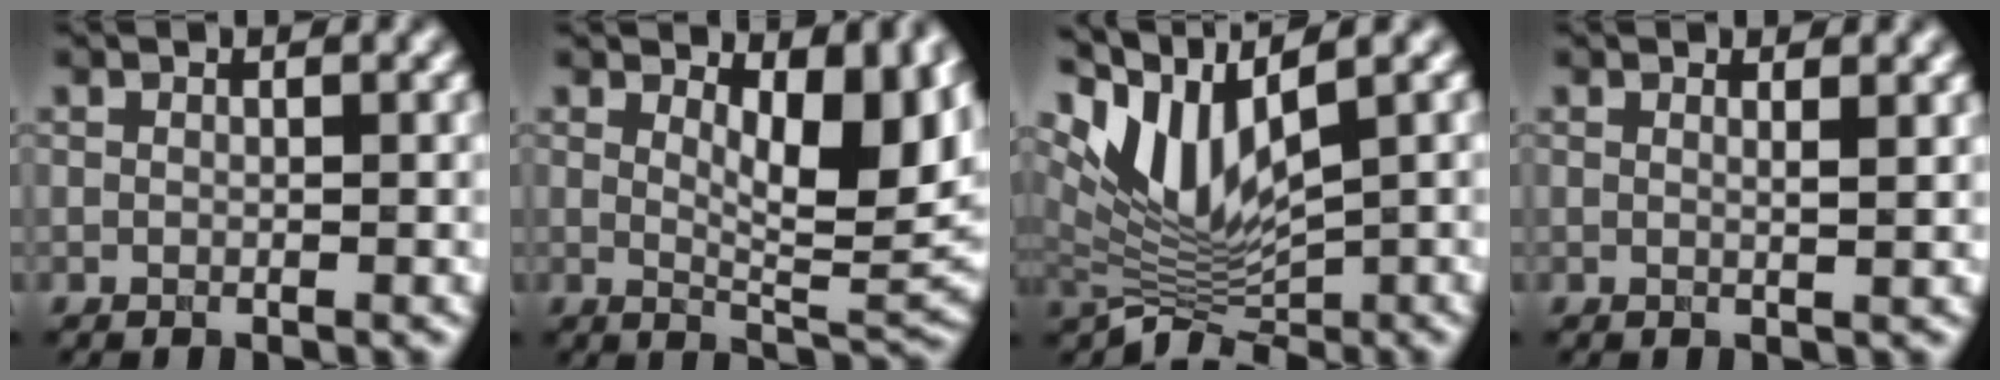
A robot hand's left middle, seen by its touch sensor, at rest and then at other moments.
{"total": 7.3, "force": [2.6, 2.9, 6.1], "torque": [-0.085, -0.012, 0.046]}
{"total": 5.8, "force": [1.6, 2.3, 5.1], "torque": [-0.103, -0.005, 0.042]}
{"total": 1.3, "force": [0.6, 0.5, 1.1], "torque": [-0.007, 0.002, 0.004]}